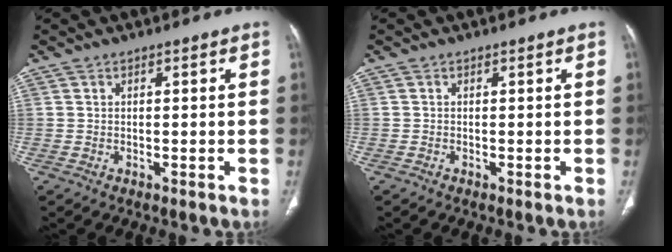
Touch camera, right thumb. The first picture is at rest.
{"total": 0.0}